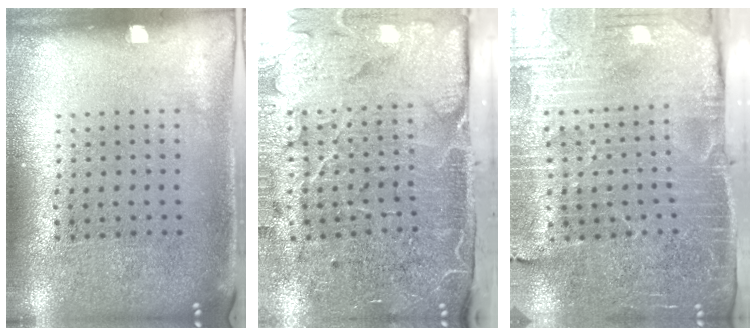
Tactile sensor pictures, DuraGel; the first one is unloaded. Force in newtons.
{"total": 5.1, "press": 4.0, "slide": 3.2}
{"total": 3.8, "press": 3.7, "slide": 0.9}